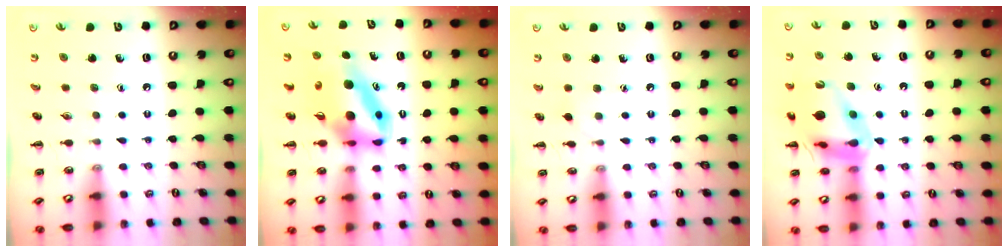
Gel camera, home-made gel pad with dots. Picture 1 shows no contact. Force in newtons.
{"total": 10.2, "press": 9.7, "slide": 3.0}
{"total": 3.0, "press": 2.8, "slide": 1.2}
{"total": 17.5, "press": 17.4, "slide": 1.9}